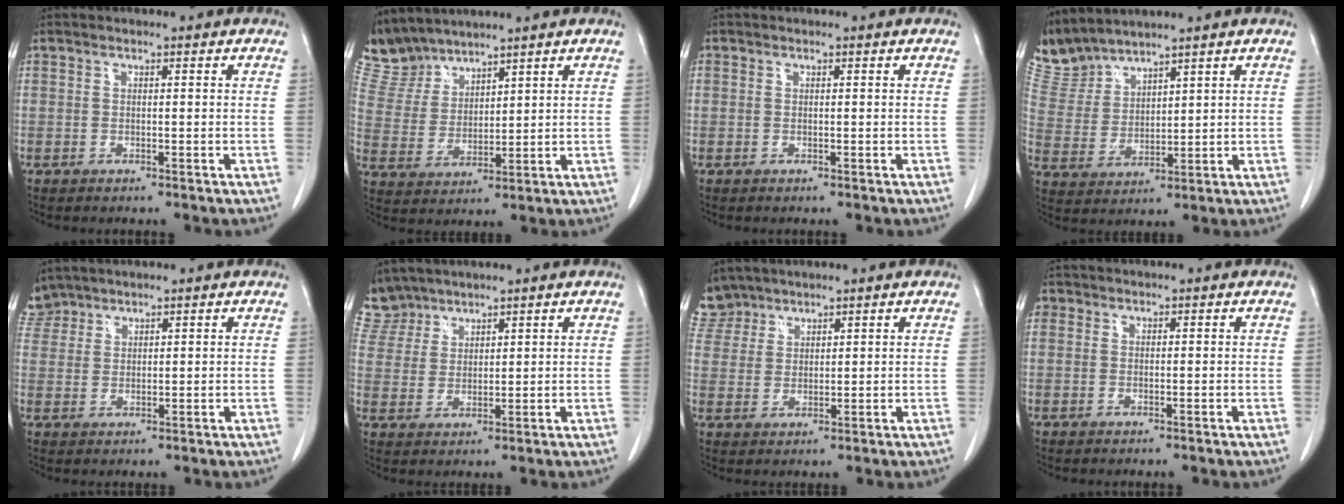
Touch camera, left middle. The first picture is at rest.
{"total": 6.6, "force": [6.4, 1.4, 0.0], "torque": [-0.018, 0.011, 0.148]}
{"total": 0.0}
{"total": 6.6, "force": [6.6, 0.4, 0.1], "torque": [-0.029, 0.014, 0.153]}
{"total": 3.7, "force": [3.3, 1.6, -0.4], "torque": [0.008, 0.008, 0.069]}
{"total": 7.2, "force": [6.5, 3.2, -0.1], "torque": [-0.003, 0.005, 0.138]}
{"total": 6.0, "force": [5.2, 3.1, -0.2], "torque": [0.004, 0.006, 0.108]}
{"total": 1.5, "force": [0.6, 1.3, 0.3], "torque": [0.001, 0.006, 0.007]}